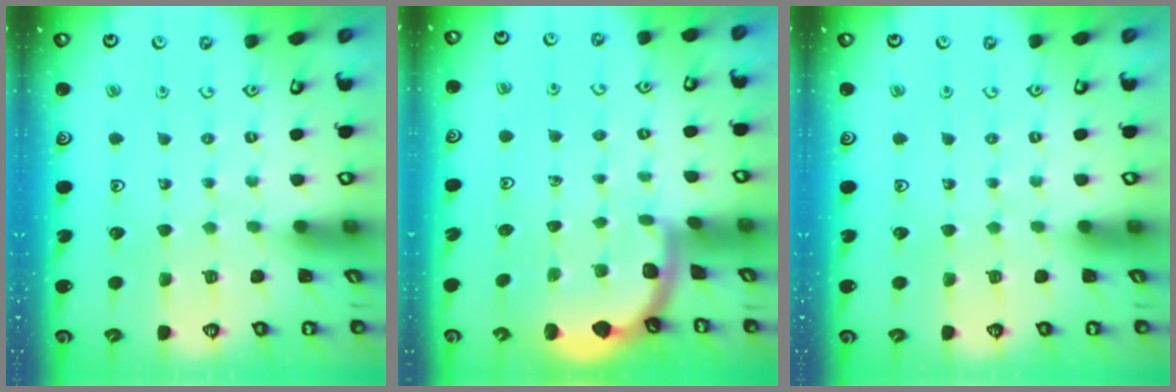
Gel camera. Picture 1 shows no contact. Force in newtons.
{"total": 1.8, "press": 1.8, "slide": 0.1}
{"total": 0.0}